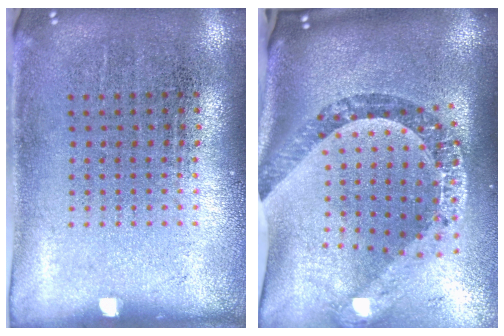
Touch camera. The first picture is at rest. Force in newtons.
{"total": 2.8, "press": 2.1, "slide": 1.8}